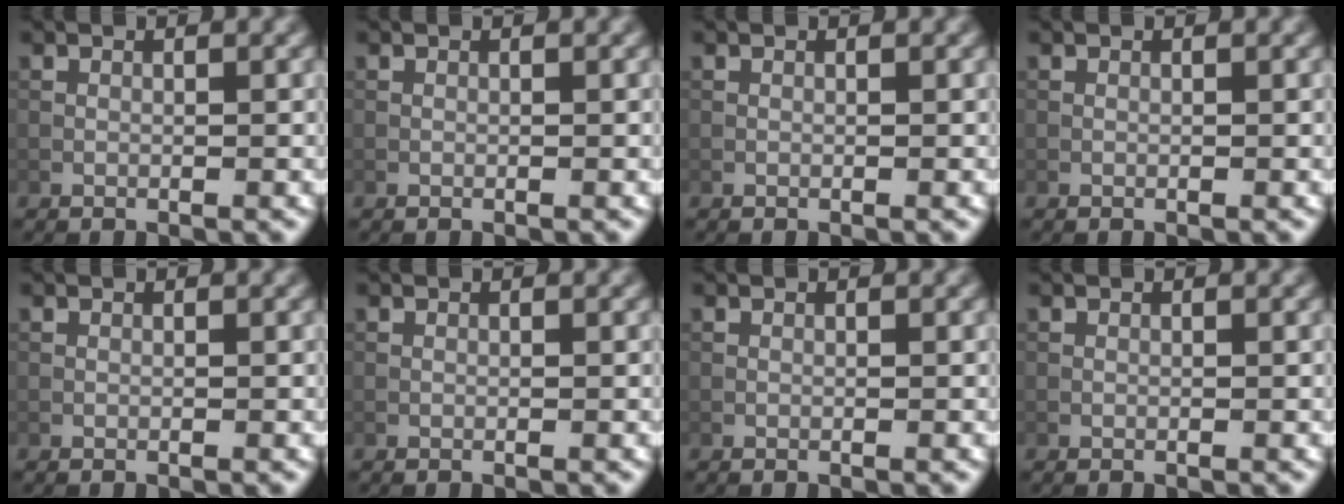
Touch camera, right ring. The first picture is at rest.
{"total": 0.0}
{"total": 0.0}
{"total": 0.0}
{"total": 0.0}
{"total": 0.0}
{"total": 0.0}
{"total": 0.0}